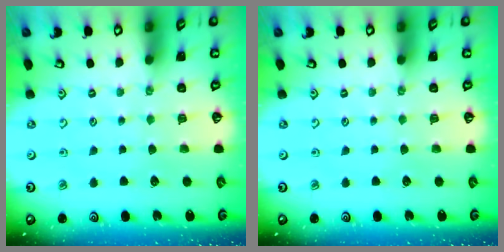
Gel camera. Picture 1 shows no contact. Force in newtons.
{"total": 0.0}